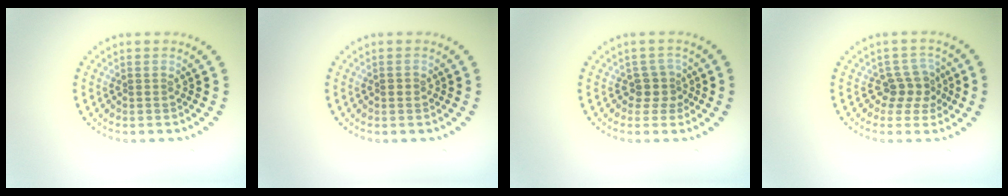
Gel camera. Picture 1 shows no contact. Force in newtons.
{"total": 0.9, "press": 0.9, "slide": 0.1}
{"total": 2.0, "press": 1.5, "slide": 1.3}
{"total": 2.4, "press": 2.1, "slide": 1.2}